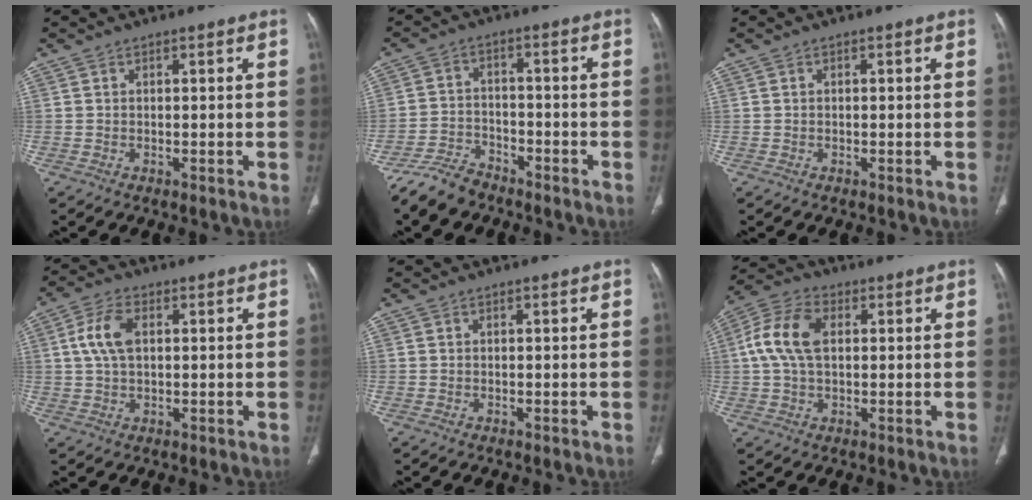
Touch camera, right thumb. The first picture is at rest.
{"total": 7.1, "force": [-6.1, 3.2, 1.8], "torque": [-0.037, 0.026, -0.118]}
{"total": 0.0}
{"total": 6.9, "force": [1.4, 3.9, 5.5], "torque": [-0.118, 0.011, 0.025]}
{"total": 0.0}
{"total": 10.2, "force": [1.6, 6.2, 7.9], "torque": [-0.168, 0.022, 0.027]}